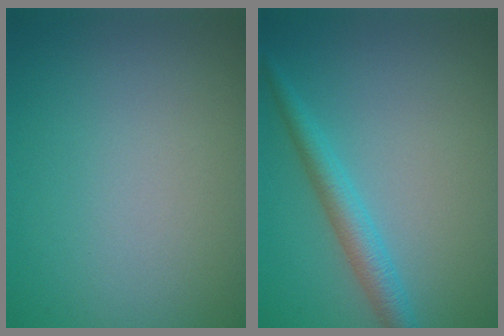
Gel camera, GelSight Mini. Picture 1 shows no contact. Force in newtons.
{"total": 2.8, "press": 2.8, "slide": 0.0}